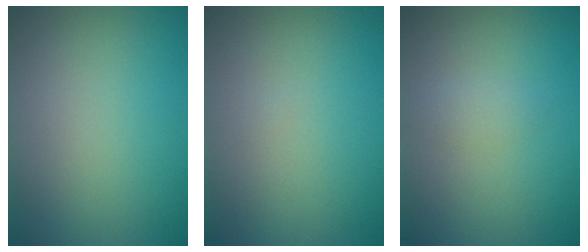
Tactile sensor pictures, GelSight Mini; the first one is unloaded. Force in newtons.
{"total": 0.0}
{"total": 1.2, "press": 1.2, "slide": 0.0}